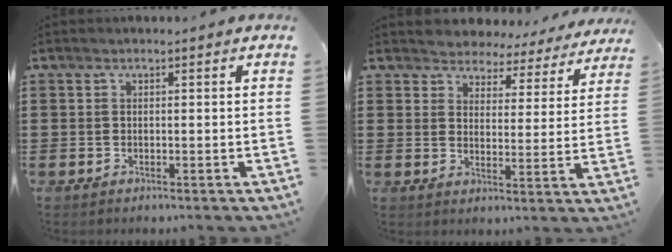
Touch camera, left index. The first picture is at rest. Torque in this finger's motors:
{"motor_torque": [1.40, -0.74, 0.56, 0.05]}